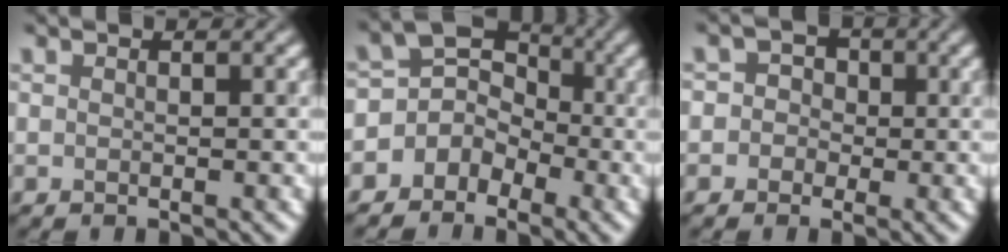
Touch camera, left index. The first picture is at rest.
{"total": 4.0, "force": [-1.8, 3.3, 1.3], "torque": [0.012, 0.006, -0.046]}
{"total": 2.5, "force": [-0.3, 2.4, 0.6], "torque": [0.030, 0.011, -0.032]}